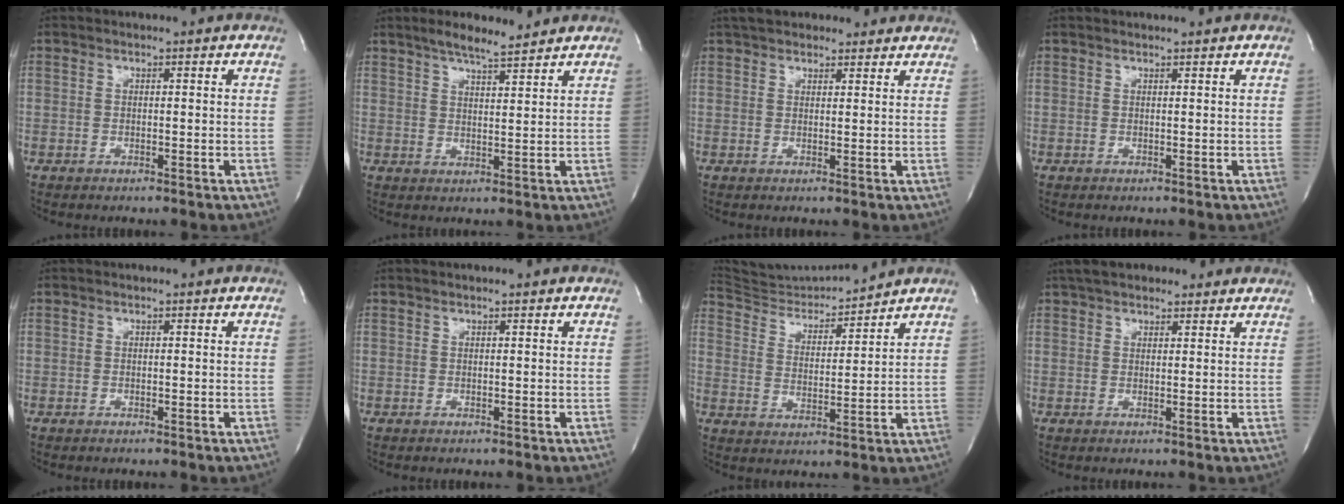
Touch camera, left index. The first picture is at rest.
{"total": 6.5, "force": [5.6, 0.8, 3.2], "torque": [-0.056, 0.012, 0.094]}
{"total": 10.3, "force": [9.0, 3.6, 3.7], "torque": [-0.043, 0.035, 0.125]}
{"total": 1.2, "force": [1.2, -0.2, 0.2], "torque": [-0.008, 0.004, 0.020]}
{"total": 0.0}
{"total": 1.4, "force": [1.2, 0.0, 0.6], "torque": [-0.012, 0.015, 0.018]}
{"total": 10.2, "force": [10.1, -0.6, 0.4], "torque": [-0.017, 0.003, 0.188]}
{"total": 9.8, "force": [8.2, 3.5, 4.2], "torque": [-0.058, 0.038, 0.122]}